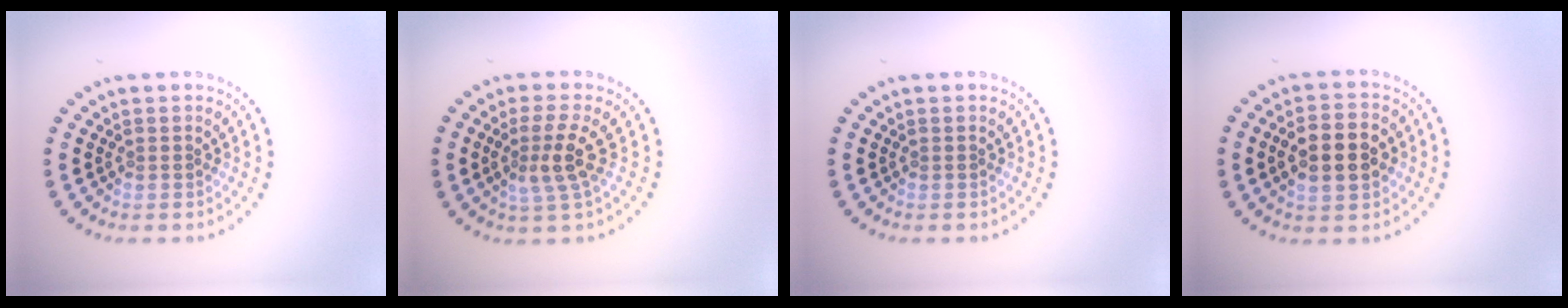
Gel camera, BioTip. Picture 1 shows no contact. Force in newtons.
{"total": 2.8, "press": 2.4, "slide": 1.5}
{"total": 0.0}
{"total": 4.9, "press": 4.9, "slide": 0.4}